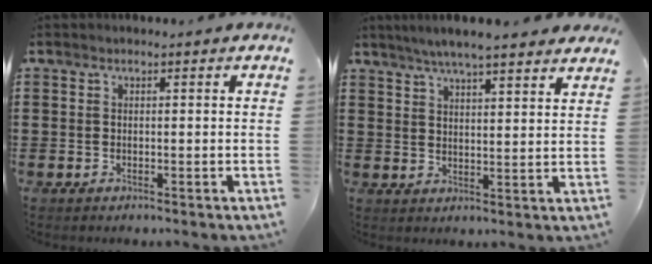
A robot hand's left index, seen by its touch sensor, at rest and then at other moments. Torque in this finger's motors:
{"motor_torque": [1.48, -0.66, 0.72, 0.21]}